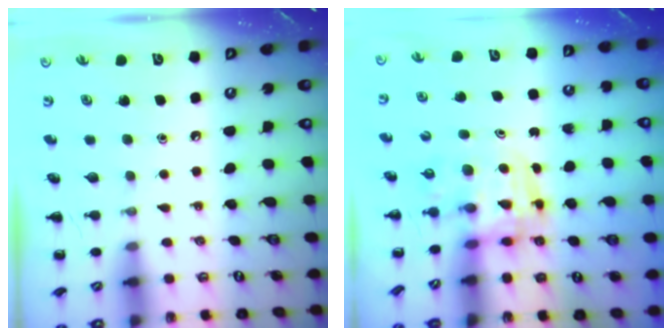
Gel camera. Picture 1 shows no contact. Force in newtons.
{"total": 3.4, "press": 3.3, "slide": 0.6}